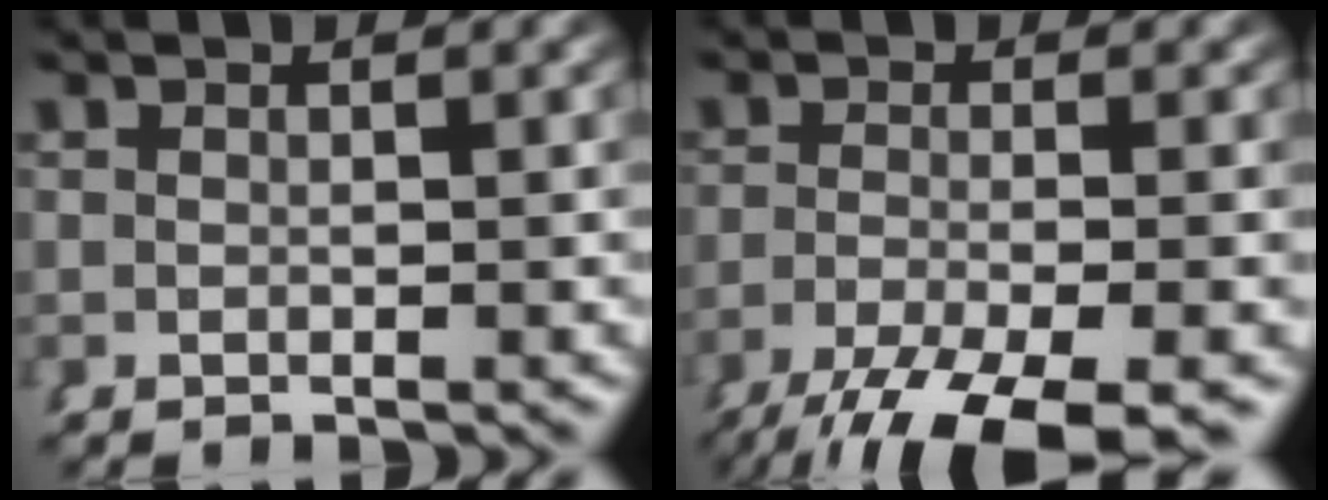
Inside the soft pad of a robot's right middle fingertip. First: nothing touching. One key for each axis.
{"total": 7.3, "fx": -4.4, "fy": 2.1, "fz": 5.4, "tx": -0.090, "ty": -0.031, "tz": -0.046}